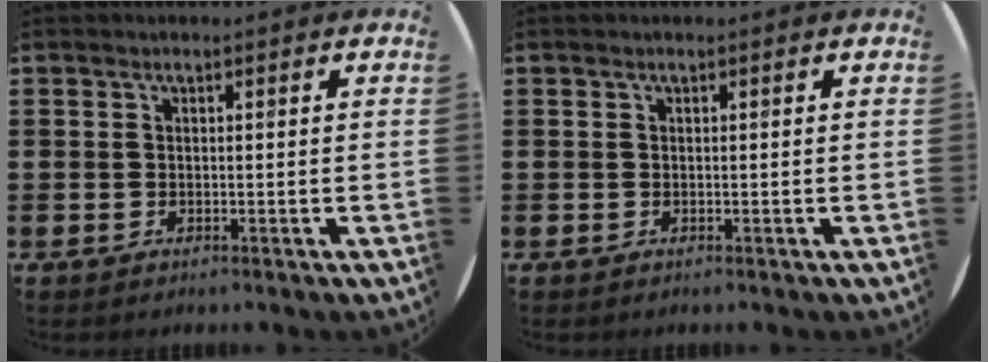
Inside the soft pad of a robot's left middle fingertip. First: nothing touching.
{"total": 0.0}